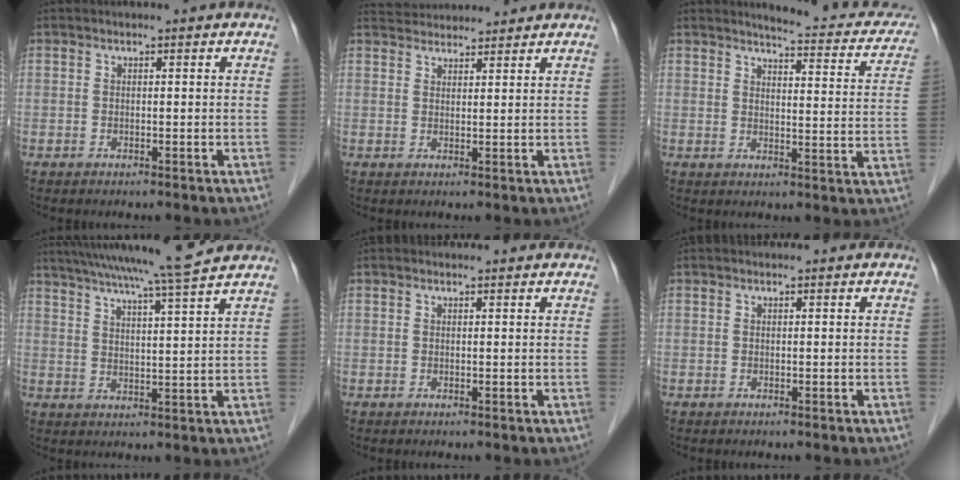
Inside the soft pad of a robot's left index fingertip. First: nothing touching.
{"total": 6.4, "force": [6.3, 0.9, 1.0], "torque": [-0.021, 0.033, 0.097]}
{"total": 13.8, "force": [12.8, 2.3, 4.6], "torque": [-0.035, -0.038, 0.128]}
{"total": 13.7, "force": [12.1, -1.6, 6.4], "torque": [-0.112, -0.004, 0.172]}
{"total": 1.5, "force": [1.5, 0.3, 0.4], "torque": [-0.013, 0.010, 0.015]}
{"total": 0.0}